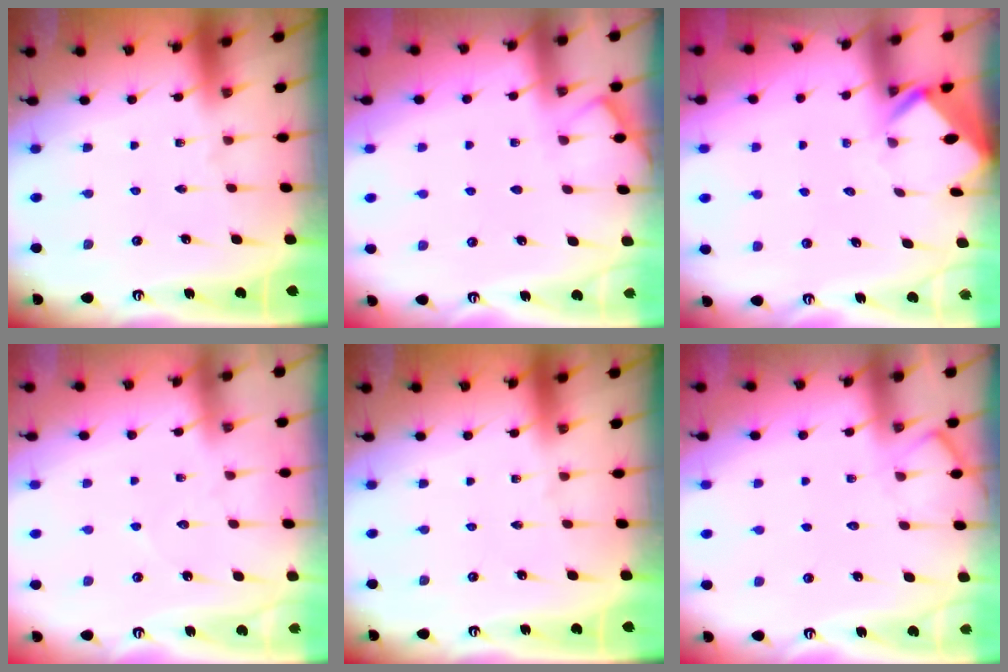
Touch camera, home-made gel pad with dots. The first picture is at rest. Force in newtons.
{"total": 3.8, "press": 3.8, "slide": 0.5}
{"total": 2.9, "press": 2.9, "slide": 0.3}
{"total": 3.3, "press": 3.3, "slide": 0.4}
{"total": 0.0}
{"total": 6.5, "press": 6.5, "slide": 0.8}